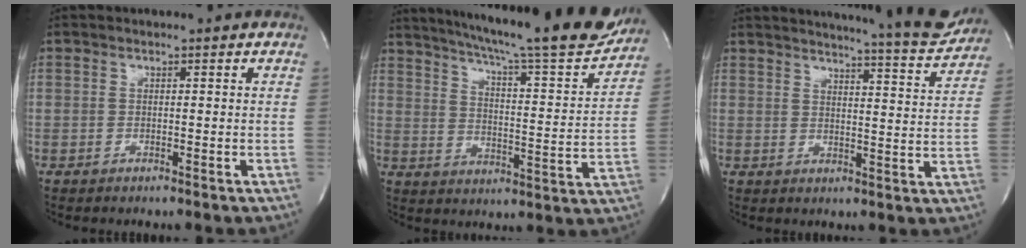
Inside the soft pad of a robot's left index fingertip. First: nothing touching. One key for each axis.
{"total": 25.2, "fx": 22.1, "fy": 2.1, "fz": 11.9, "tx": -0.193, "ty": -0.046, "tz": 0.288}
{"total": 16.7, "fx": 15.8, "fy": 0.9, "fz": 5.5, "tx": -0.079, "ty": -0.058, "tz": 0.182}